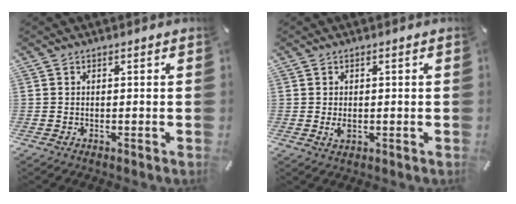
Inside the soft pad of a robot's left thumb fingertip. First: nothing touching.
{"total": 2.1, "force": [-0.3, 1.3, 1.7], "torque": [-0.039, -0.002, -0.006]}